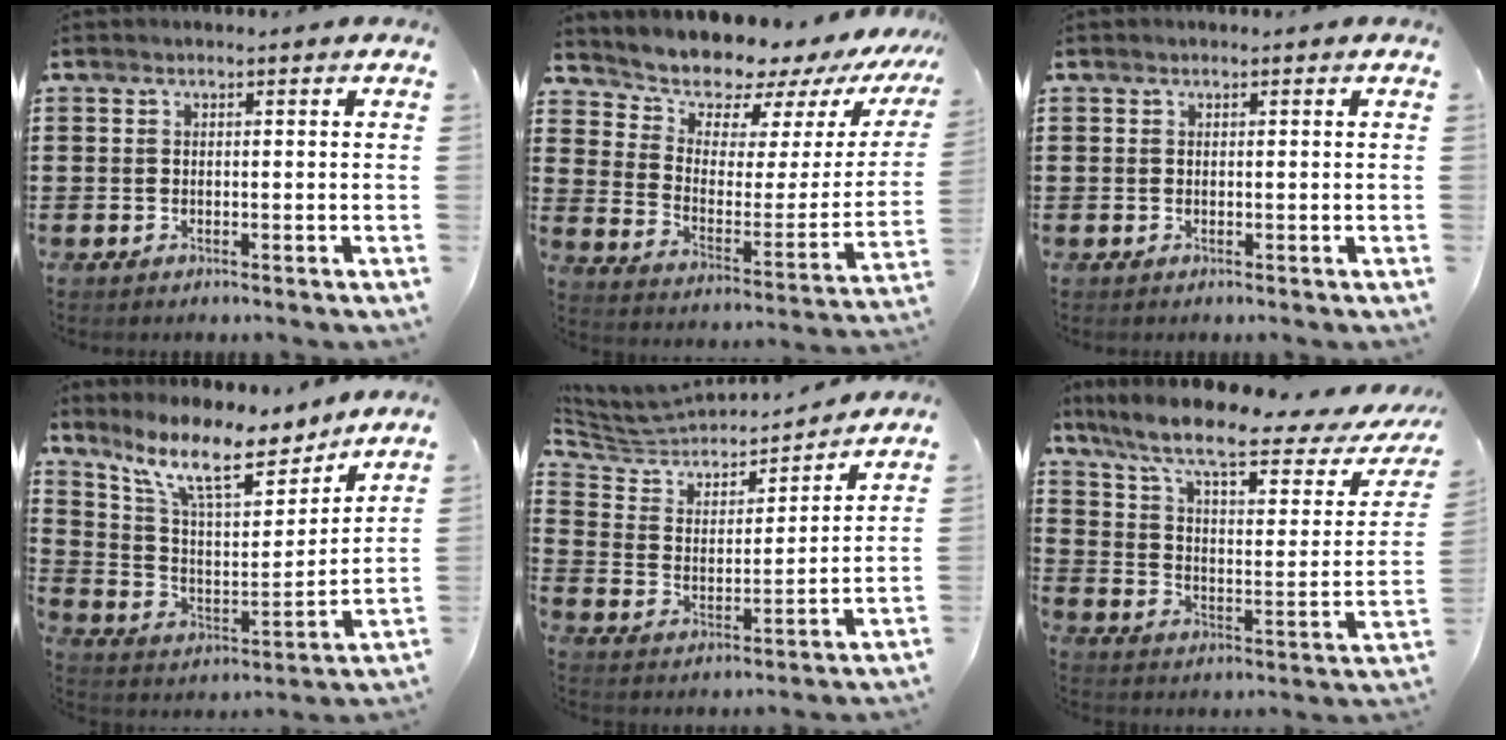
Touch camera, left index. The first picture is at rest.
{"total": 8.4, "force": [8.0, 2.3, 1.1], "torque": [-0.058, -0.075, 0.136]}
{"total": 0.0}
{"total": 12.4, "force": [9.3, 3.1, 7.5], "torque": [-0.167, -0.040, 0.163]}
{"total": 4.9, "force": [4.5, 1.7, 0.8], "torque": [-0.048, -0.036, 0.071]}
{"total": 10.8, "force": [7.7, 1.6, 7.4], "torque": [-0.163, -0.042, 0.125]}